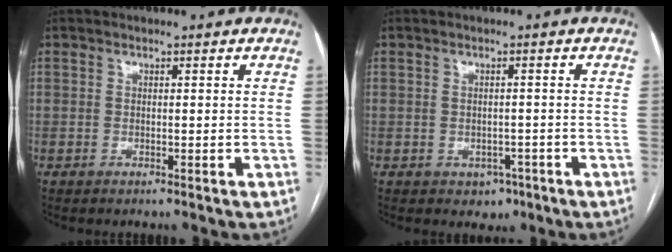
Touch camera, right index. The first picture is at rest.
{"total": 2.7, "force": [-1.3, 2.1, 1.1], "torque": [-0.007, 0.005, -0.008]}